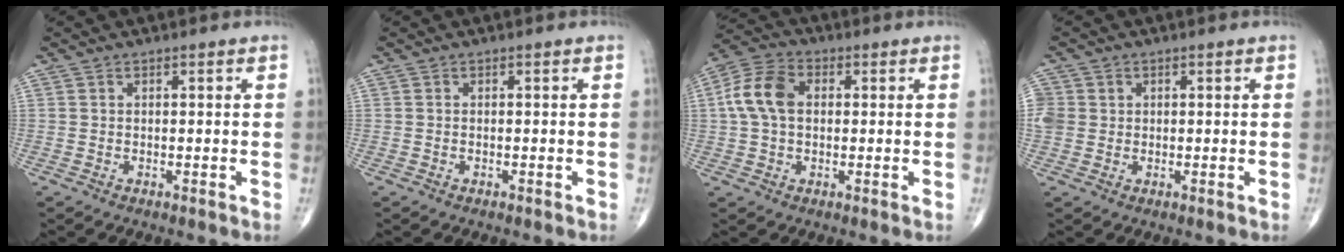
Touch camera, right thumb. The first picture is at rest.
{"total": 0.0}
{"total": 9.3, "force": [1.1, 6.2, 6.8], "torque": [-0.139, 0.024, 0.015]}
{"total": 5.6, "force": [1.0, 5.1, 2.0], "torque": [-0.049, 0.012, 0.024]}